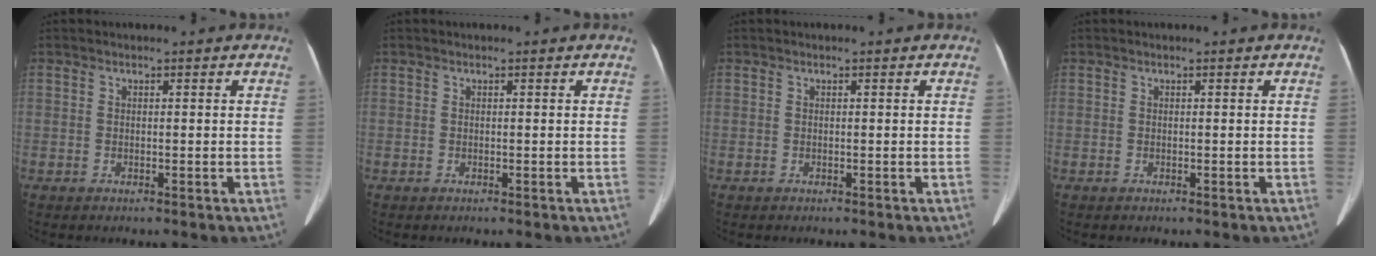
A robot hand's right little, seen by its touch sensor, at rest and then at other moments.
{"total": 0.0}
{"total": 0.0}
{"total": 0.0}